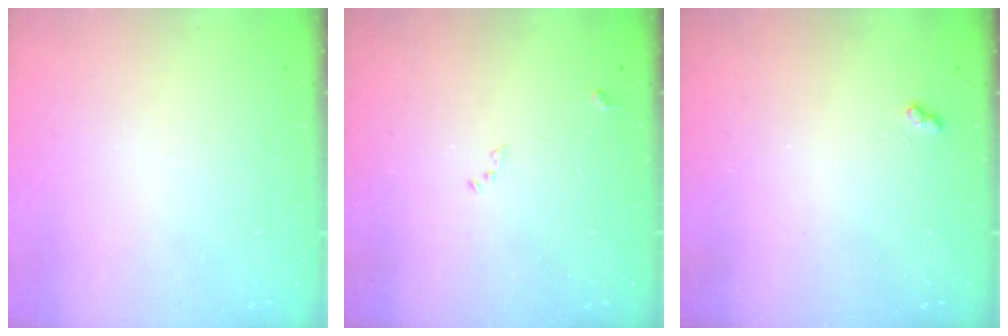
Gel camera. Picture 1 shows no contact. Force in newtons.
{"total": 8.4, "press": 8.3, "slide": 0.9}
{"total": 4.0, "press": 4.0, "slide": 0.6}